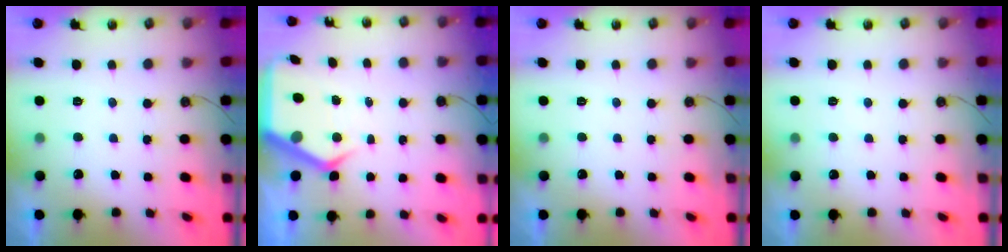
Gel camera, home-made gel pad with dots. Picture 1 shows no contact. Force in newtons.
{"total": 6.8, "press": 6.8, "slide": 0.6}
{"total": 0.0}
{"total": 1.8, "press": 1.7, "slide": 0.3}